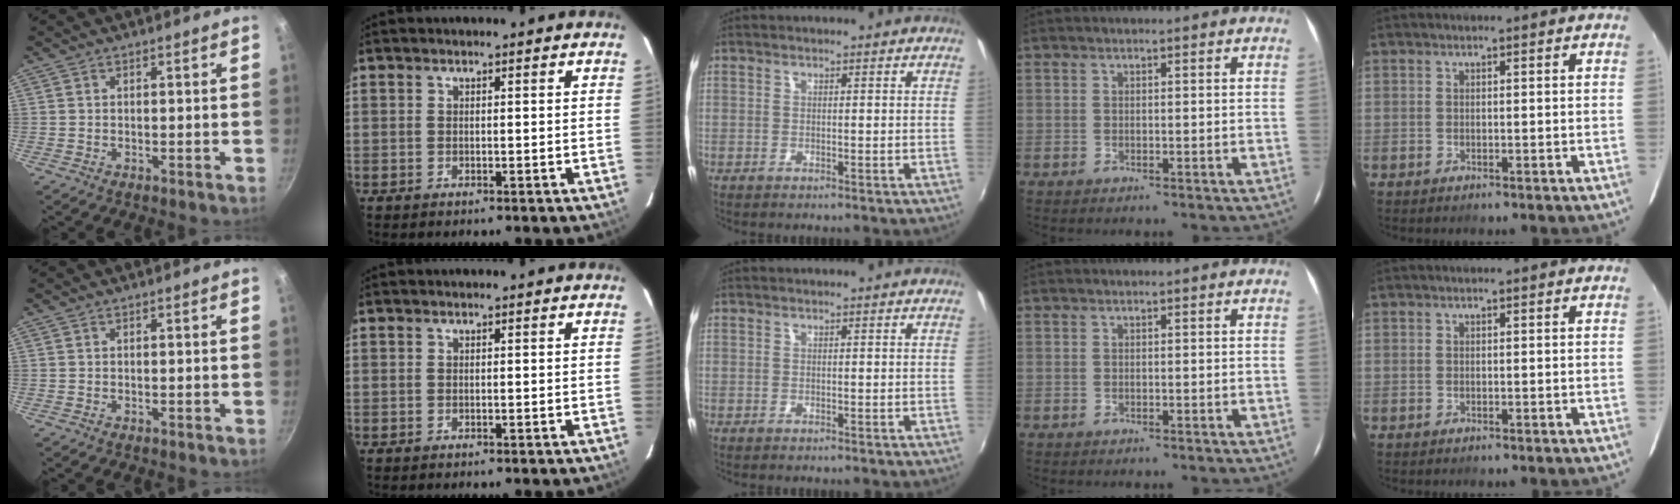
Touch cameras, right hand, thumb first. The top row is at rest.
{}